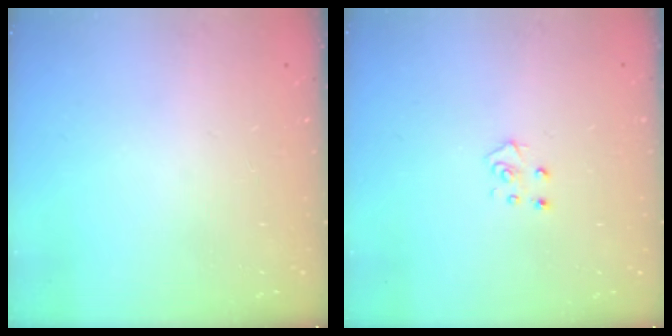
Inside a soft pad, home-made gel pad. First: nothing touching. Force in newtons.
{"total": 4.7, "press": 4.7, "slide": 0.4}